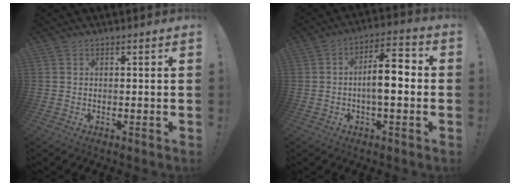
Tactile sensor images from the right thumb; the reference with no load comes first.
{"total": 10.6, "force": [-1.1, 3.9, 9.8], "torque": [-0.140, 0.011, -0.021]}